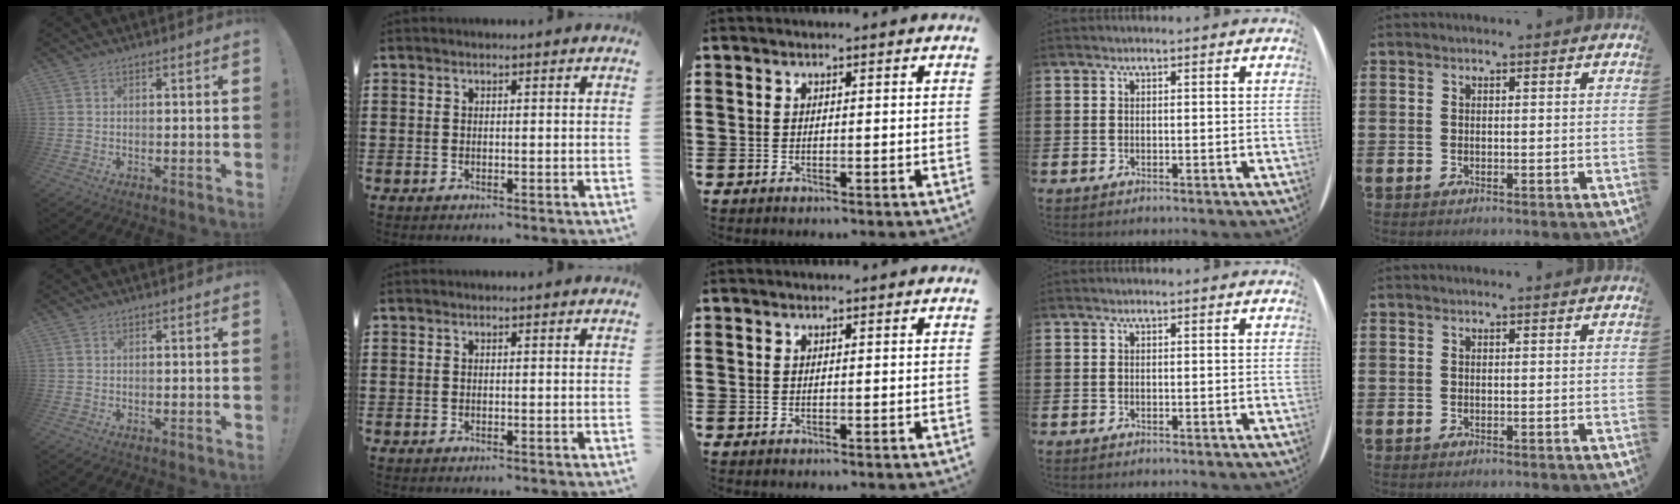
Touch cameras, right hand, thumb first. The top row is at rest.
{}